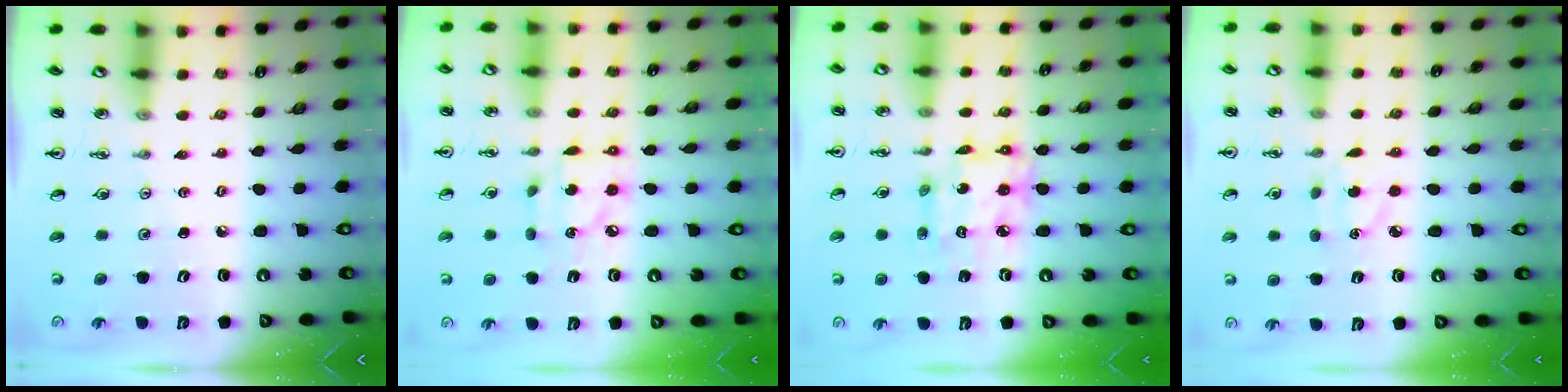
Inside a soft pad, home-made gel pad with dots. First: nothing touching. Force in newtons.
{"total": 9.4, "press": 9.4, "slide": 0.5}
{"total": 12.4, "press": 12.3, "slide": 1.1}
{"total": 3.9, "press": 3.9, "slide": 0.5}